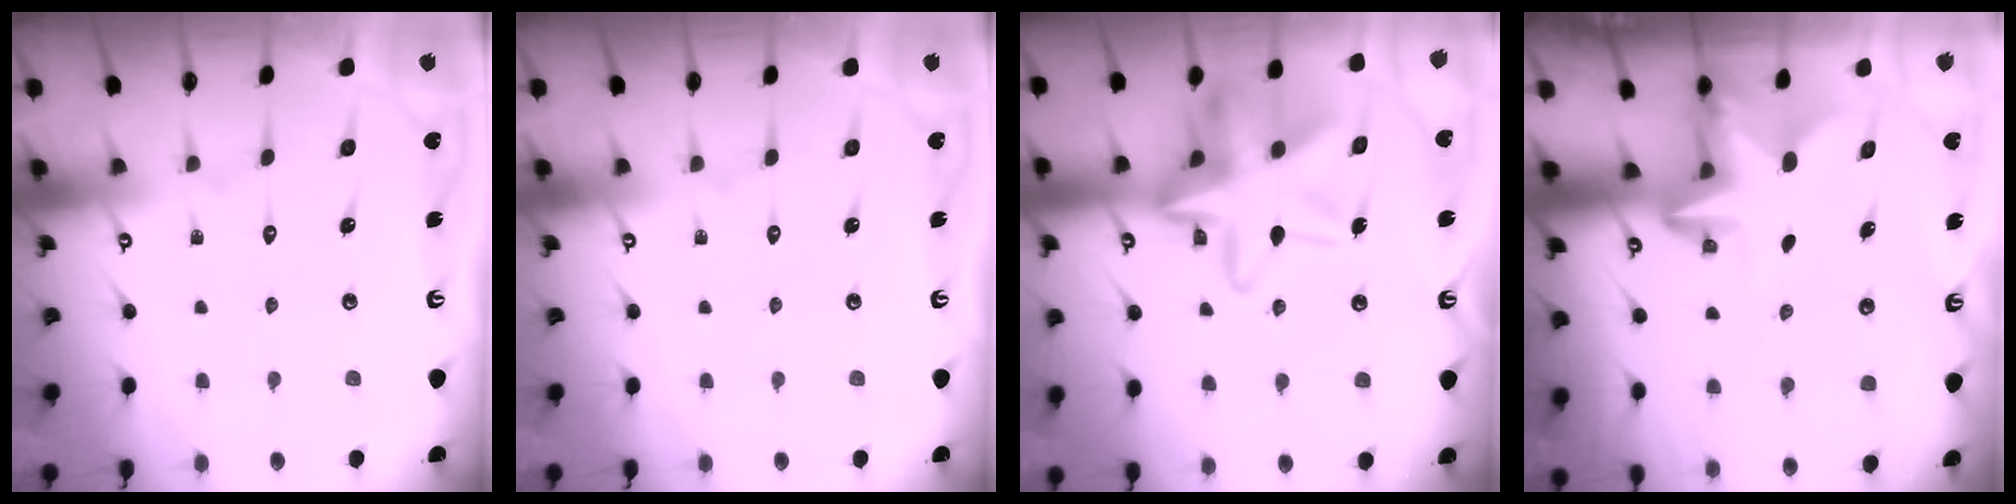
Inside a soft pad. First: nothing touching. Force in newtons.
{"total": 0.0}
{"total": 19.6, "press": 19.5, "slide": 1.6}
{"total": 2.7, "press": 2.6, "slide": 0.5}